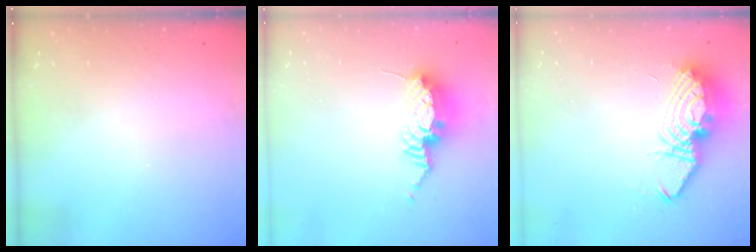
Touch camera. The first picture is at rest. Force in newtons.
{"total": 10.6, "press": 10.5, "slide": 0.9}
{"total": 14.2, "press": 14.1, "slide": 1.2}